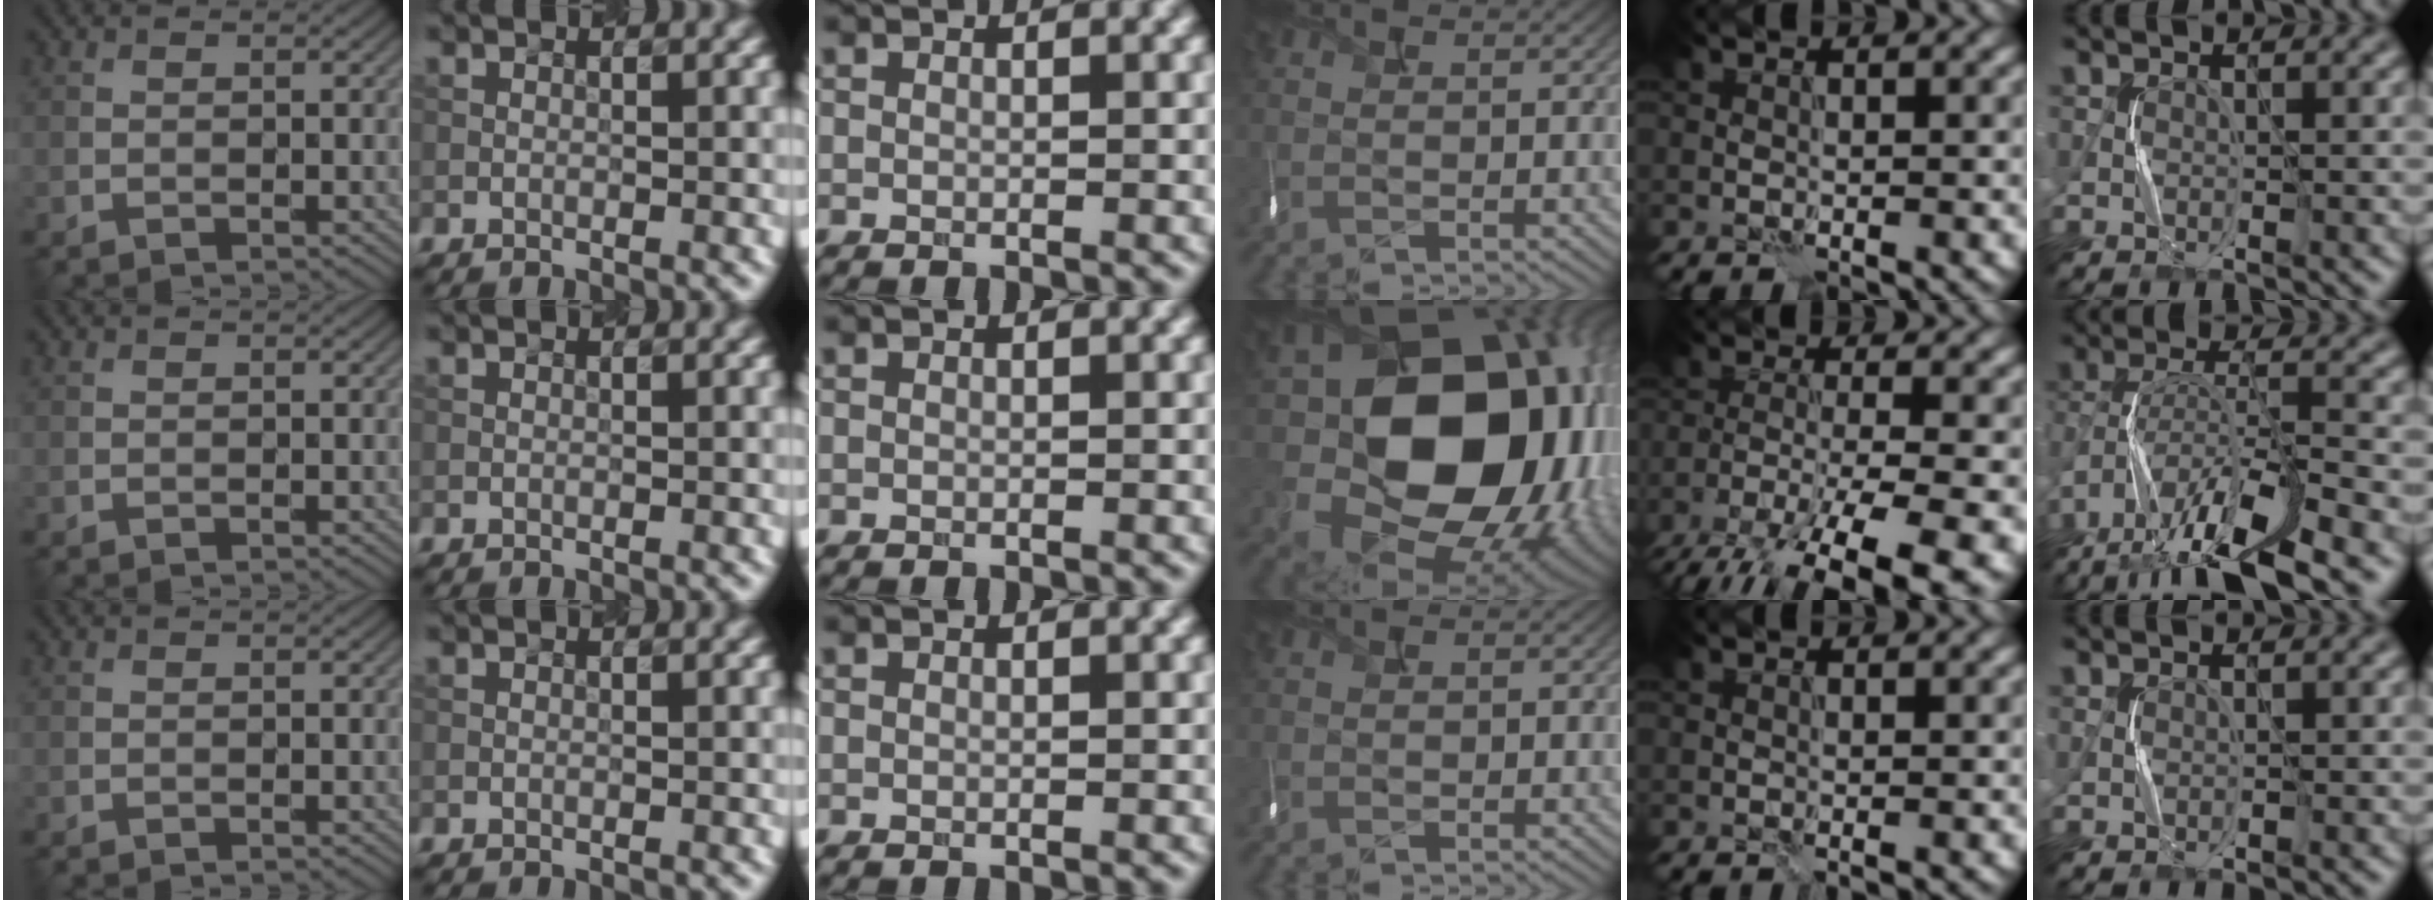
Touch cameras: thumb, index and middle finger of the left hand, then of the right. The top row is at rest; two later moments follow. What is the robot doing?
{"motion": "shake", "object": "tambourine"}